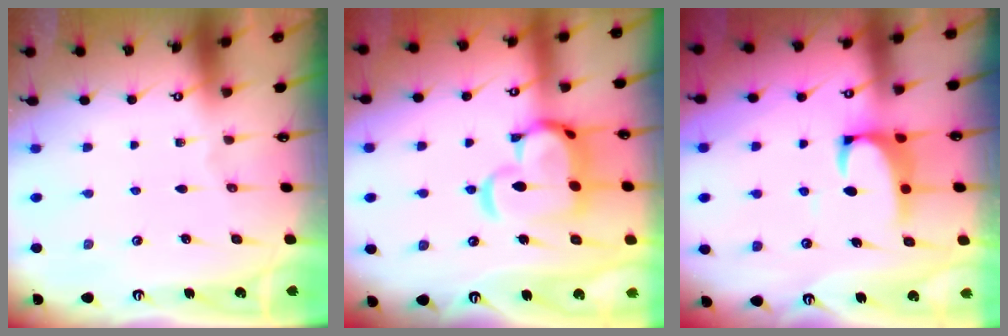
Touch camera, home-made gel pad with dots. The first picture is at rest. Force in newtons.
{"total": 10.6, "press": 10.5, "slide": 1.4}
{"total": 2.1, "press": 1.9, "slide": 0.9}